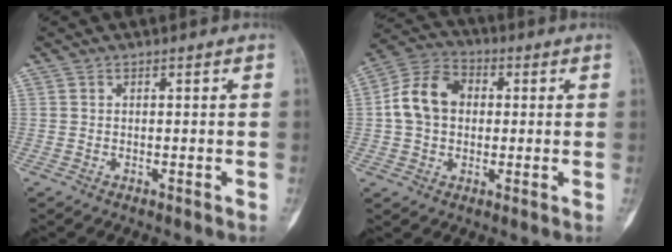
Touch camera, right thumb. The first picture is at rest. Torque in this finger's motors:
{"motor_torque": [0.12, 0.12, 0.66, -0.65, 0.07]}